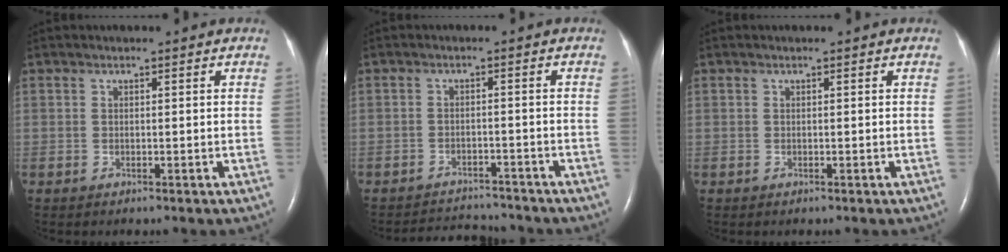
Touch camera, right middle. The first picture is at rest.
{"total": 5.7, "force": [-5.7, 0.7, -0.3], "torque": [-0.002, 0.003, -0.085]}
{"total": 0.0}